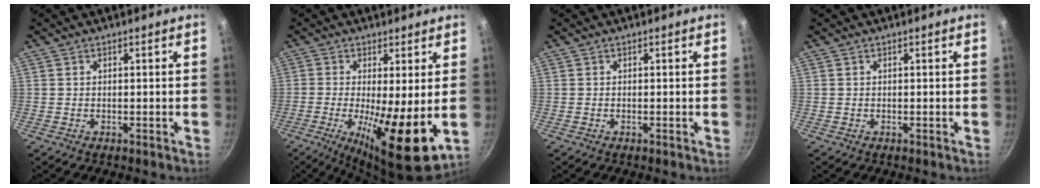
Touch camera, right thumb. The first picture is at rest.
{"total": 13.2, "force": [-1.3, 3.2, 12.8], "torque": [-0.214, -0.022, -0.016]}
{"total": 0.0}
{"total": 0.0}